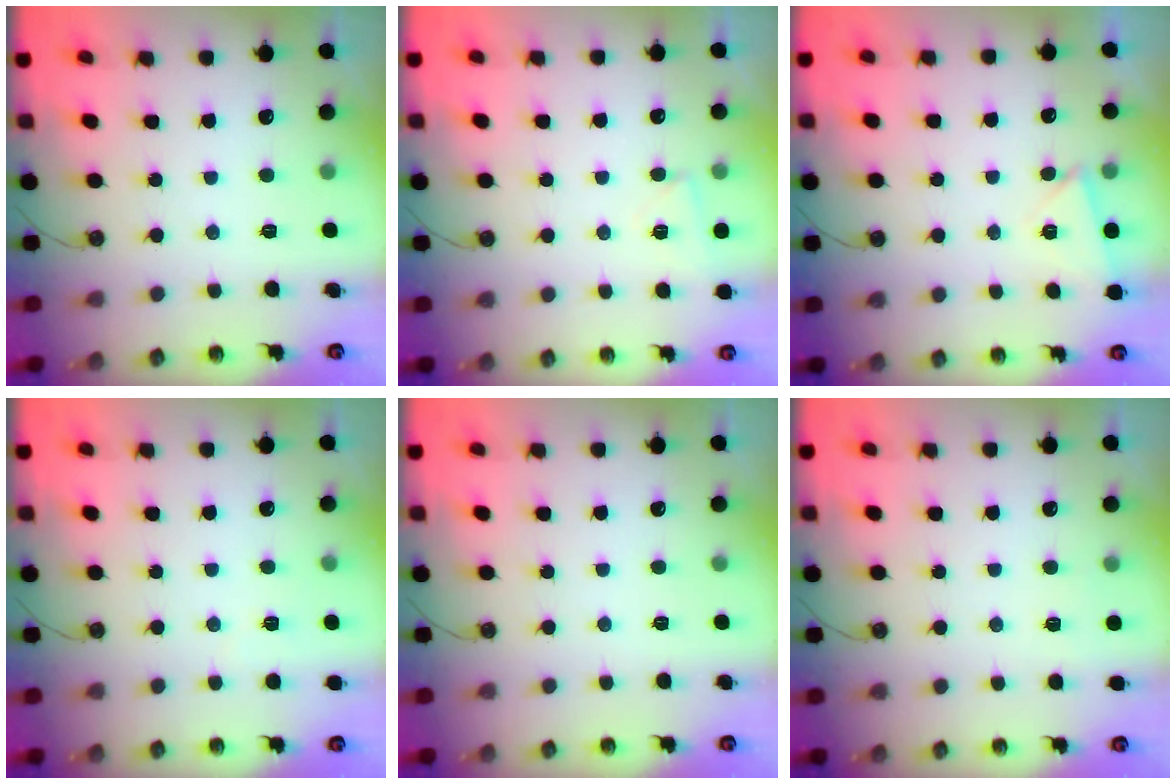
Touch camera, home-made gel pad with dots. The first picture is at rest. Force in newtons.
{"total": 3.8, "press": 3.1, "slide": 2.3}
{"total": 2.7, "press": 2.4, "slide": 1.2}
{"total": 2.1, "press": 2.1, "slide": 0.5}
{"total": 0.0}
{"total": 2.8, "press": 1.8, "slide": 2.2}